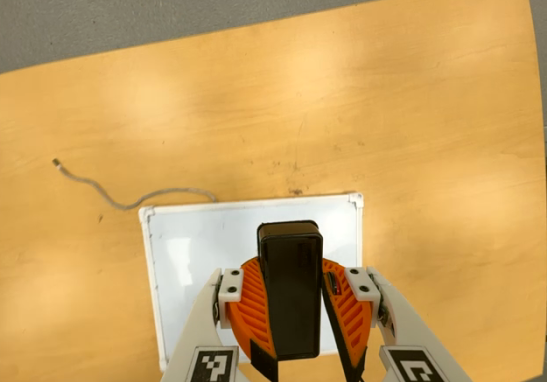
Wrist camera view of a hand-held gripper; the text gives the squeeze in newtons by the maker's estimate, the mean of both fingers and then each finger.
{"total": 10.1, "left": 10.1, "right": 10.0}